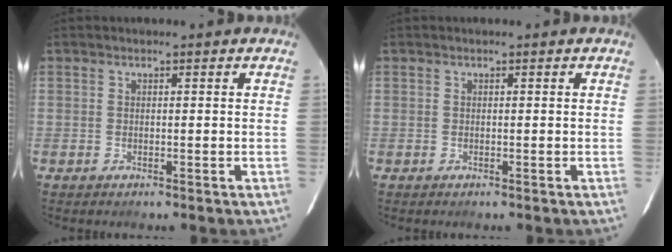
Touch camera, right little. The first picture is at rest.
{"total": 0.0}